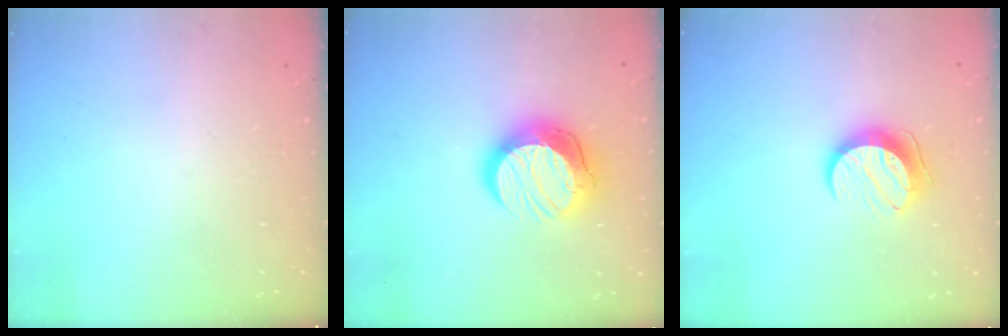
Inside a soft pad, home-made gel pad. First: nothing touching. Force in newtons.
{"total": 15.4, "press": 15.3, "slide": 1.2}
{"total": 9.5, "press": 9.5, "slide": 0.3}